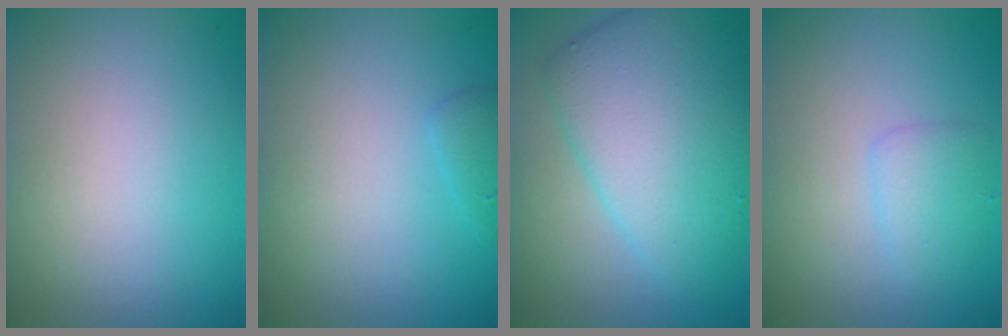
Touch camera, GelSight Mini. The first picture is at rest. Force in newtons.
{"total": 1.0, "press": 1.0, "slide": 0.1}
{"total": 7.8, "press": 7.8, "slide": 0.2}
{"total": 1.8, "press": 1.8, "slide": 0.0}